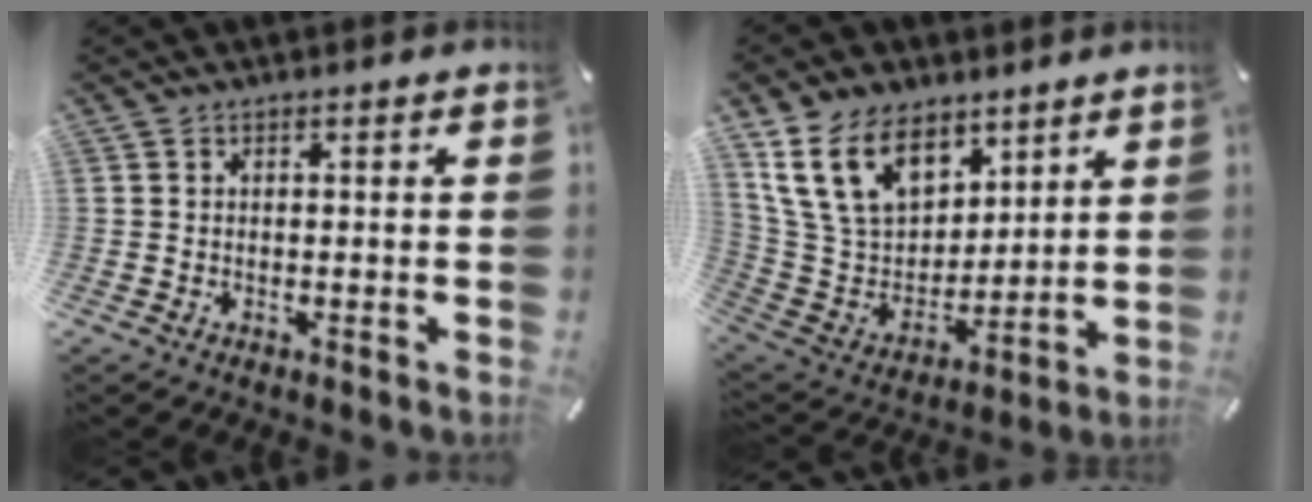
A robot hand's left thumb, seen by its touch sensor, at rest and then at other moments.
{"total": 17.5, "force": [9.8, 11.6, 8.6], "torque": [-0.202, -0.040, 0.189]}